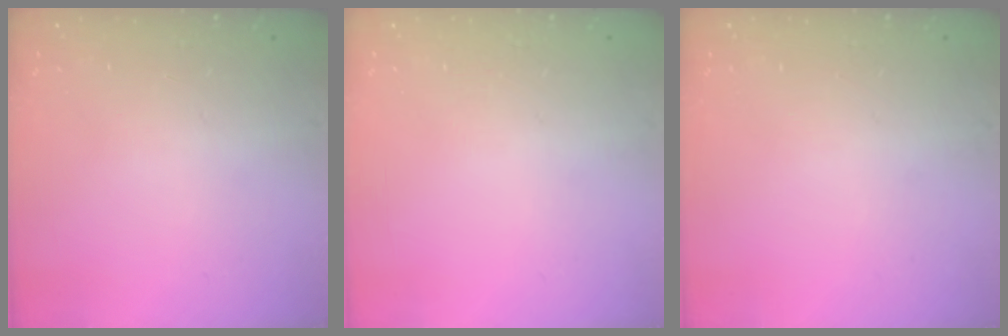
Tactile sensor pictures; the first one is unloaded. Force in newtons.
{"total": 0.0}
{"total": 0.0}